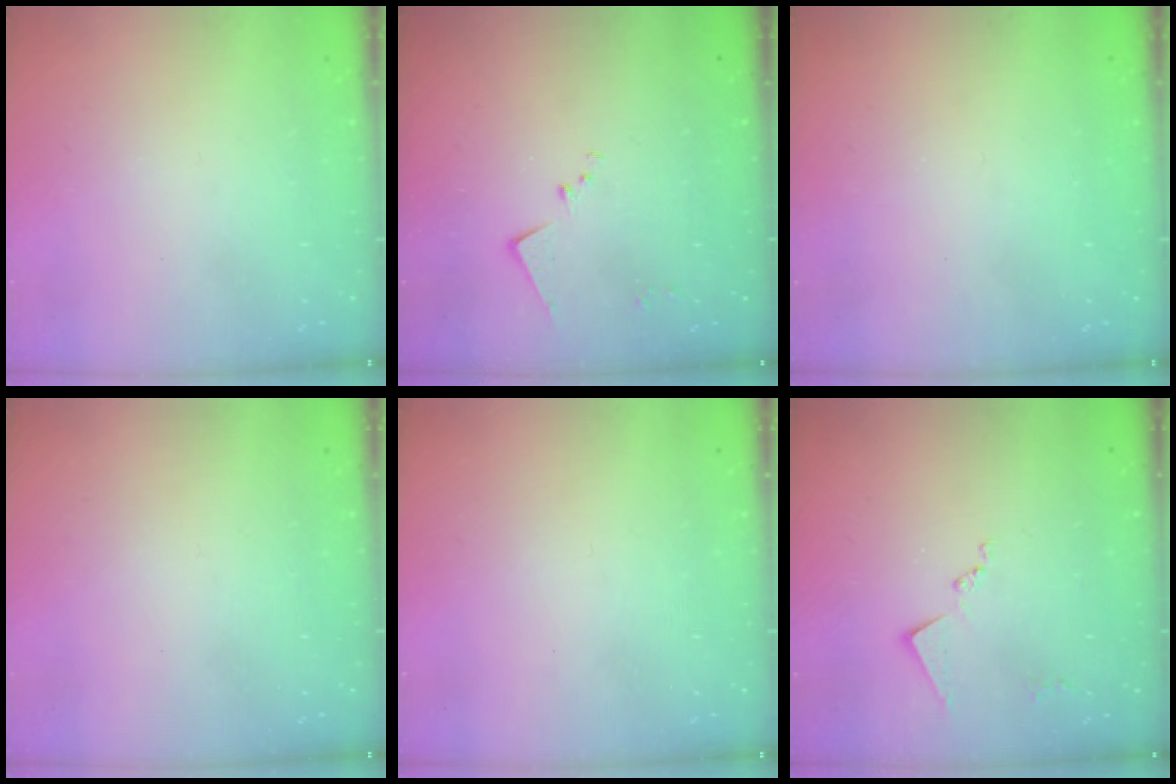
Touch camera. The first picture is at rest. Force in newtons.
{"total": 5.1, "press": 5.1, "slide": 0.6}
{"total": 0.9, "press": 0.9, "slide": 0.1}
{"total": 0.0}
{"total": 0.0}
{"total": 8.8, "press": 8.8, "slide": 0.4}